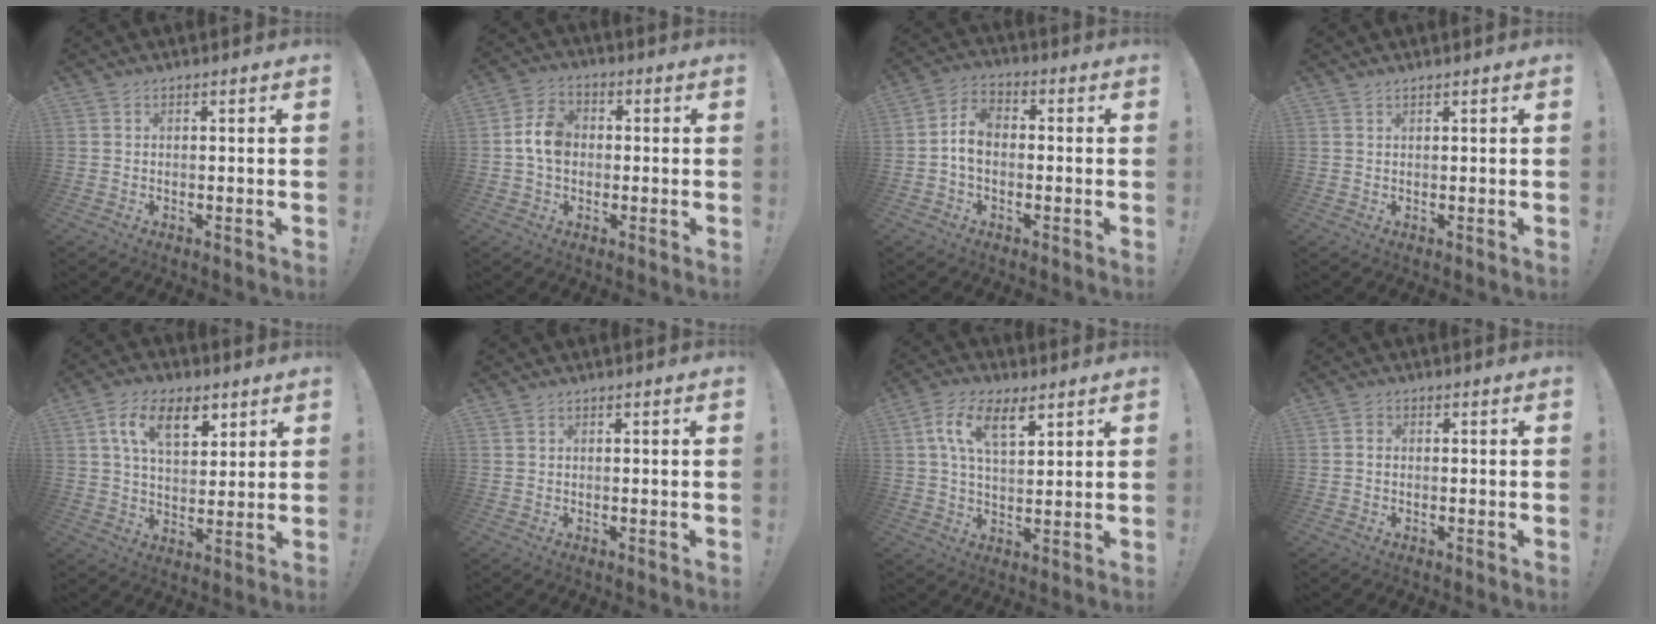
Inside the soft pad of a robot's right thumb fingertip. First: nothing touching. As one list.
[{"total": 8.7, "force": [0.1, 6.6, 5.6], "torque": [-0.089, 0.016, 0.006]}, {"total": 6.5, "force": [-0.8, 4.6, 4.4], "torque": [-0.082, 0.008, -0.013]}, {"total": 0.7, "force": [0.6, 0.0, 0.3], "torque": [-0.006, 0.000, 0.012]}, {"total": 13.0, "force": [6.0, 7.5, 8.8], "torque": [-0.134, -0.006, 0.108]}, {"total": 0.7, "force": [0.5, 0.4, 0.2], "torque": [0.001, -0.002, 0.009]}, {"total": 10.9, "force": [5.3, 5.2, 8.0], "torque": [-0.140, -0.003, 0.098]}, {"total": 1.1, "force": [-0.2, 1.0, 0.5], "torque": [-0.015, 0.006, -0.001]}]